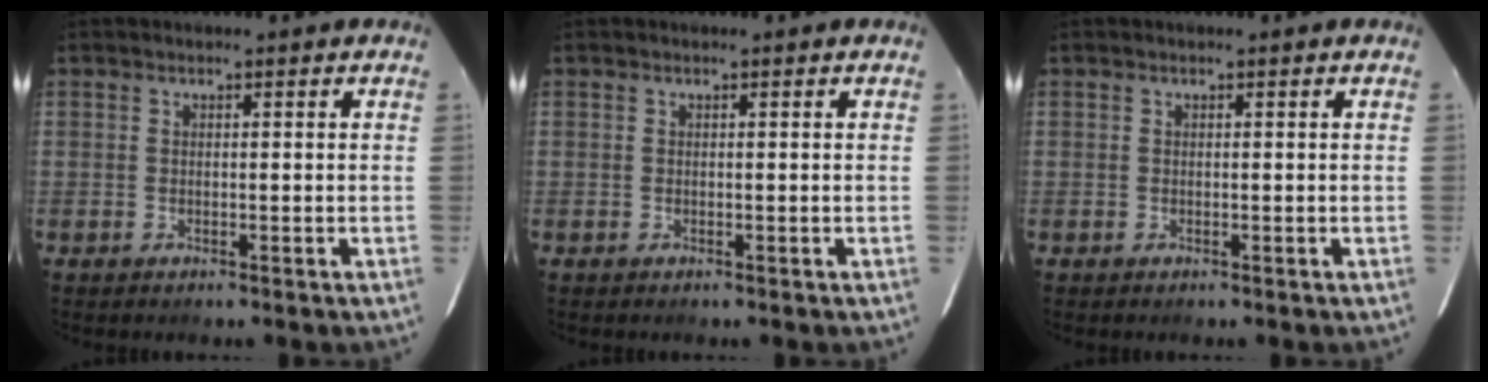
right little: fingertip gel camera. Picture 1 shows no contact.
{"total": 0.0}
{"total": 0.0}